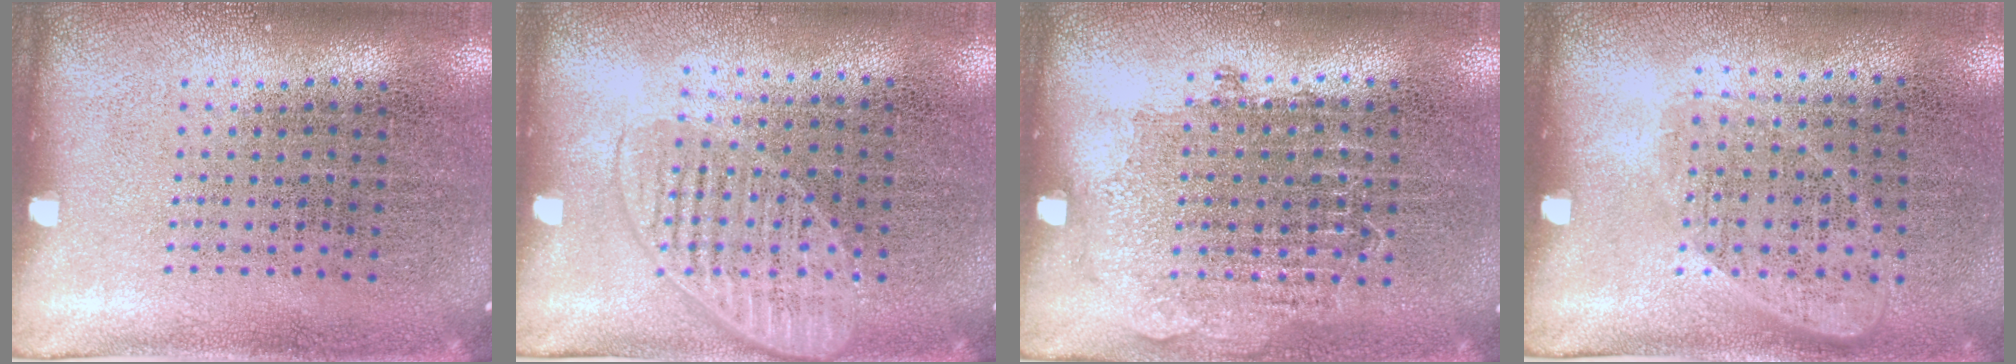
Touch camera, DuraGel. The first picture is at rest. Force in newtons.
{"total": 1.4, "press": 1.3, "slide": 0.7}
{"total": 0.8, "press": 0.8, "slide": 0.3}
{"total": 1.2, "press": 1.0, "slide": 0.6}